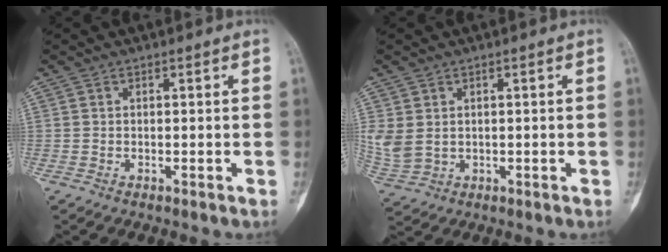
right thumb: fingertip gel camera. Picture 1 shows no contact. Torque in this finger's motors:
{"motor_torque": [-0.30, 1.15, 1.62, 0.38, 0.24]}